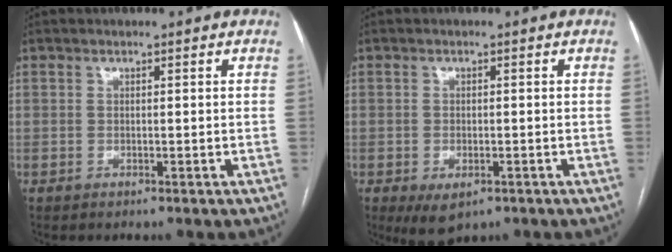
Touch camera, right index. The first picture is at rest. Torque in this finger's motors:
{"motor_torque": [0.54, -0.30, 0.21, 0.03]}